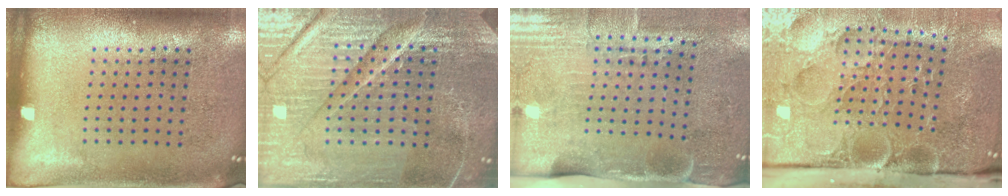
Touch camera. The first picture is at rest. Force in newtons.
{"total": 5.9, "press": 5.3, "slide": 2.4}
{"total": 4.5, "press": 3.7, "slide": 2.6}
{"total": 4.9, "press": 4.1, "slide": 2.7}